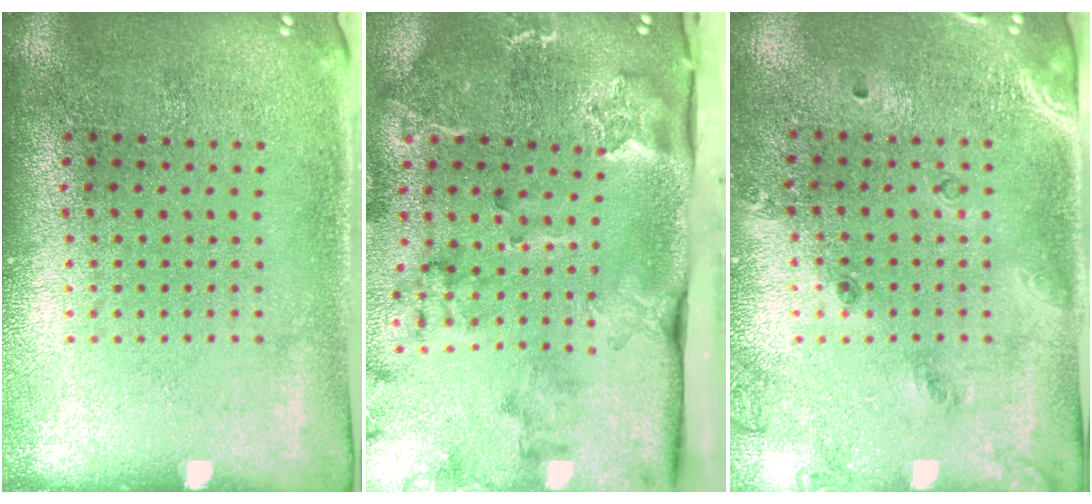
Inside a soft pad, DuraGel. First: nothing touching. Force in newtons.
{"total": 2.8, "press": 2.4, "slide": 1.5}
{"total": 1.5, "press": 1.3, "slide": 0.7}